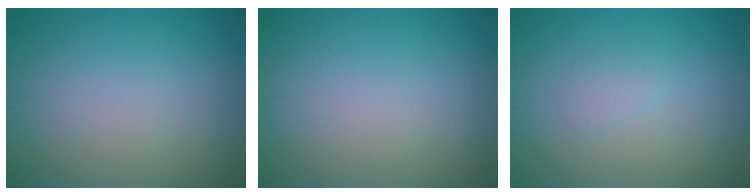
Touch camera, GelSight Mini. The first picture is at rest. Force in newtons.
{"total": 0.0}
{"total": 0.9, "press": 0.9, "slide": 0.2}